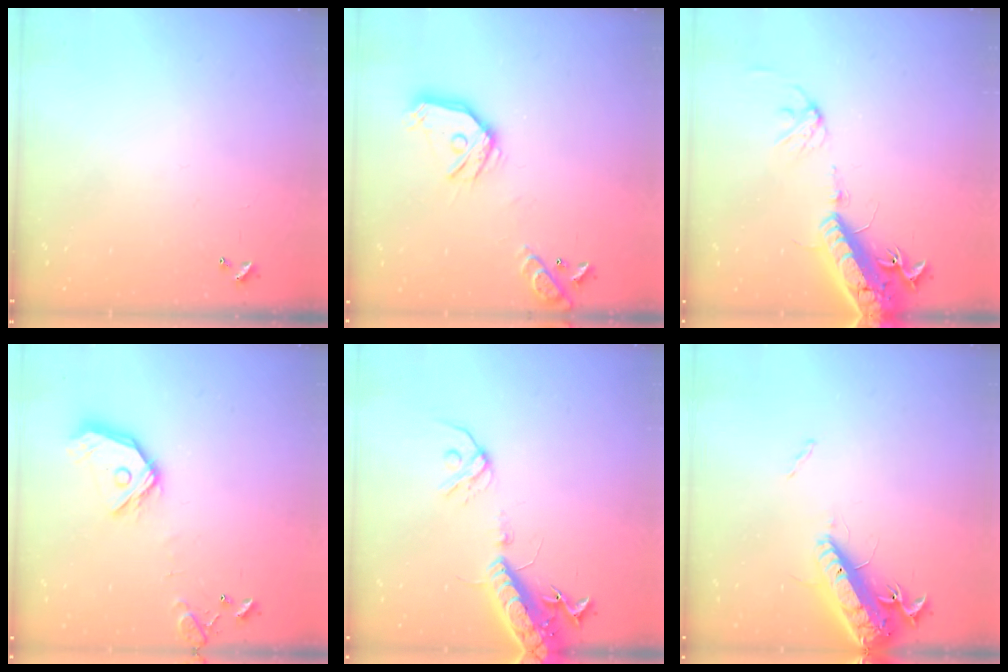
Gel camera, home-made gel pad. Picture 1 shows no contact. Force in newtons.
{"total": 16.2, "press": 16.0, "slide": 2.5}
{"total": 18.2, "press": 17.7, "slide": 4.2}
{"total": 14.2, "press": 14.1, "slide": 2.1}
{"total": 16.6, "press": 16.1, "slide": 4.0}
{"total": 16.7, "press": 16.2, "slide": 4.1}